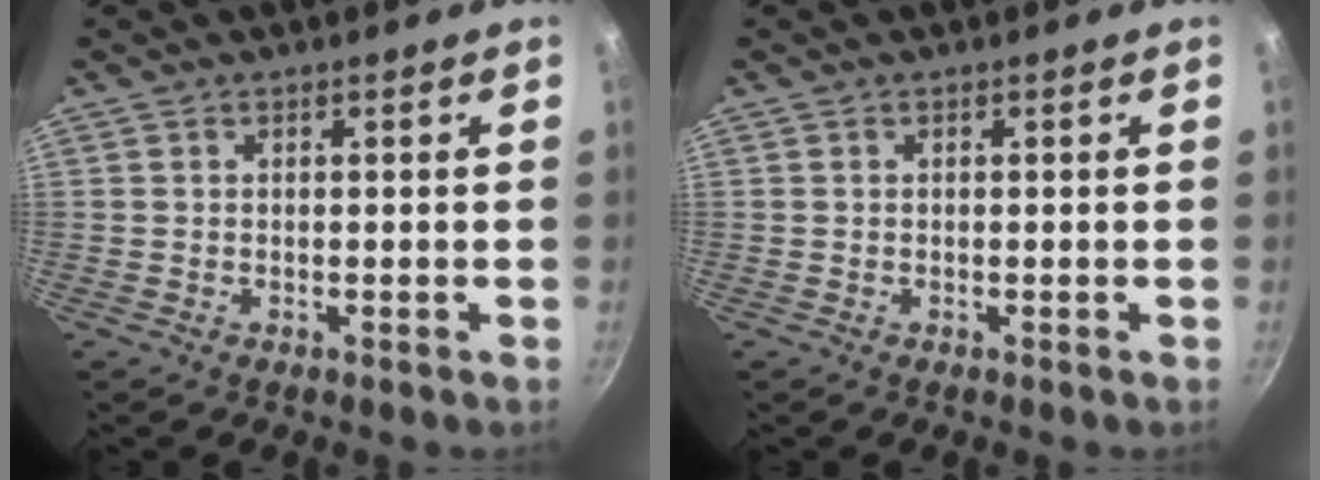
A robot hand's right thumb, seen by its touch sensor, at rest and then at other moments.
{"total": 0.0}